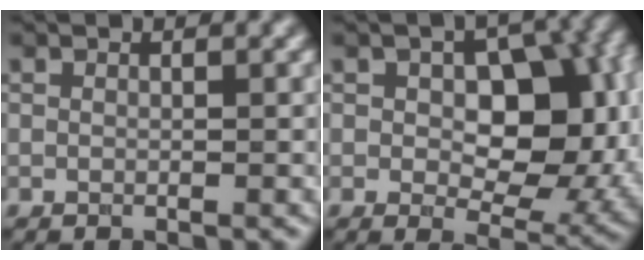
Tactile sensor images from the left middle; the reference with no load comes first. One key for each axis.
{"total": 10.5, "fx": 0.6, "fy": 6.2, "fz": 8.5, "tx": -0.120, "ty": -0.004, "tz": 0.016}